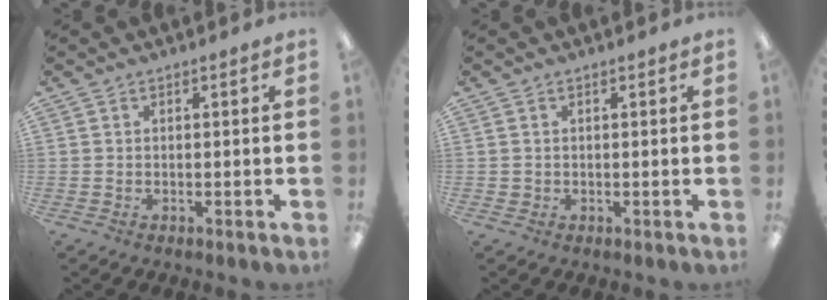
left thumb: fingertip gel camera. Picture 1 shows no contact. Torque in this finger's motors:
{"motor_torque": [-0.21, 0.11, 0.00, -0.01, -0.02]}